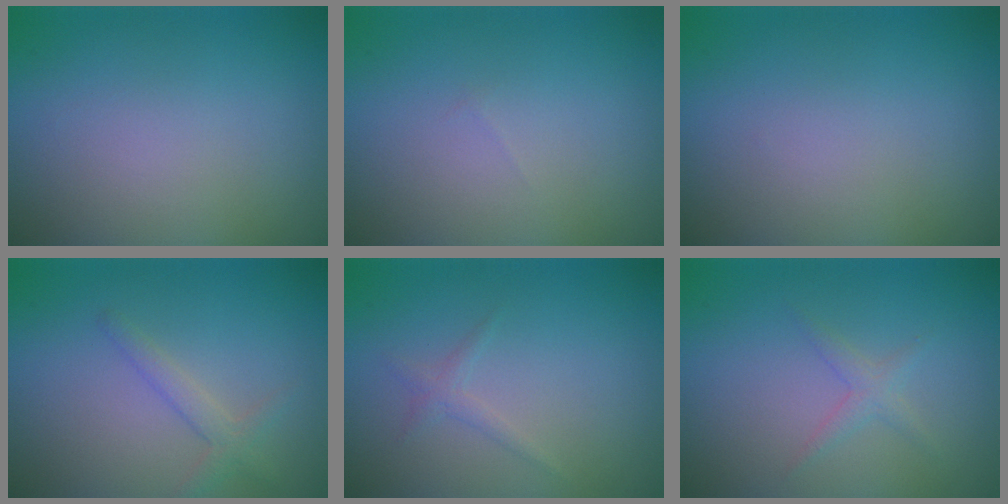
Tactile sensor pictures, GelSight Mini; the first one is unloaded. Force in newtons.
{"total": 0.0}
{"total": 0.0}
{"total": 1.7, "press": 1.7, "slide": 0.2}
{"total": 0.9, "press": 0.9, "slide": 0.1}
{"total": 1.3, "press": 1.3, "slide": 0.1}